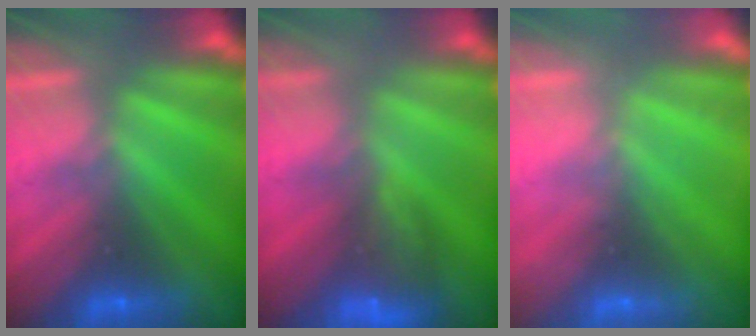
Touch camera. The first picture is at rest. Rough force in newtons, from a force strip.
{"total": 7.8}
{"total": 2.3}